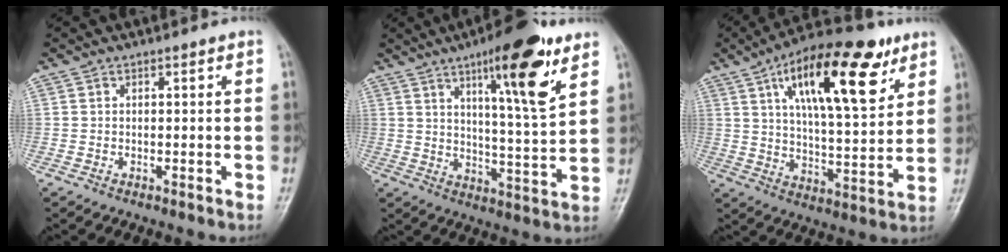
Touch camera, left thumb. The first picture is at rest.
{"total": 18.9, "force": [10.6, 3.7, 15.2], "torque": [-0.213, -0.060, 0.171]}
{"total": 21.8, "force": [10.5, 8.2, 17.2], "torque": [-0.245, -0.026, 0.170]}